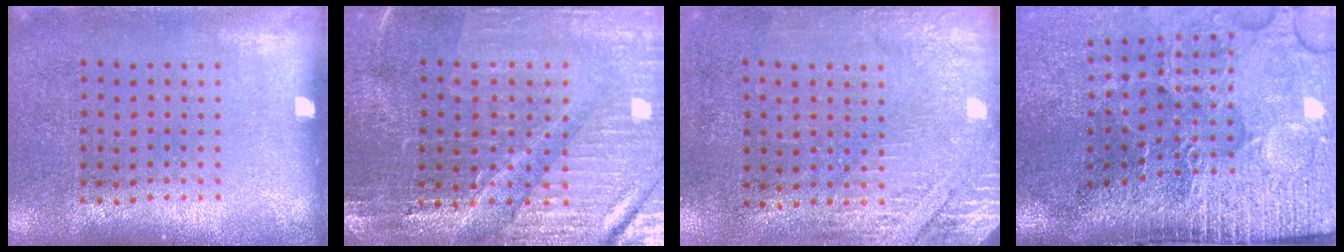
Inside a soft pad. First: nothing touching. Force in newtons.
{"total": 3.2, "press": 3.2, "slide": 0.5}
{"total": 2.9, "press": 2.5, "slide": 1.5}
{"total": 5.0, "press": 4.0, "slide": 3.0}